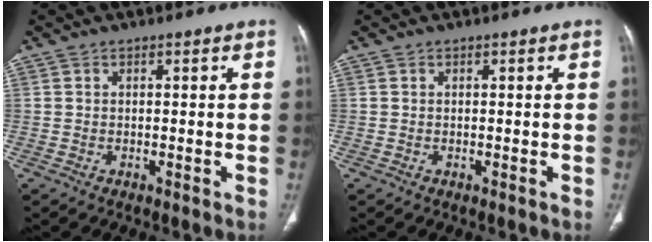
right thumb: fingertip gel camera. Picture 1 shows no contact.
{"total": 0.0}